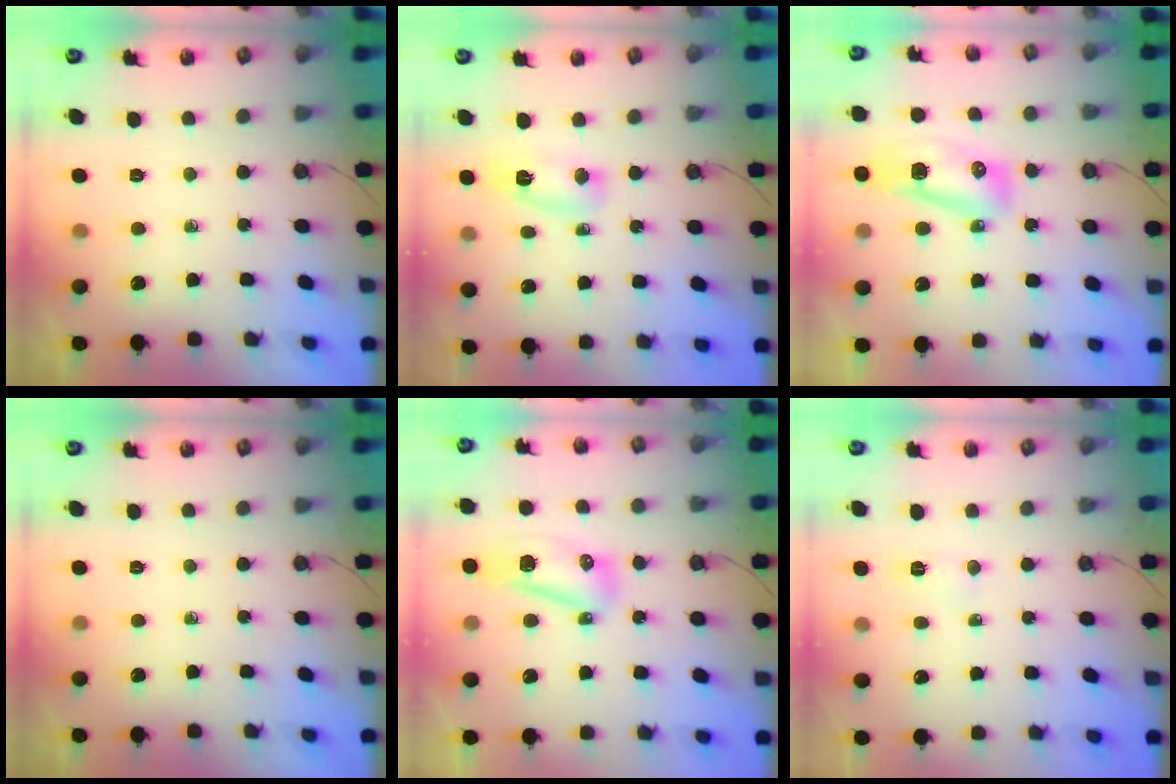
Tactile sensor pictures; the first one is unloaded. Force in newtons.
{"total": 6.3, "press": 6.1, "slide": 1.4}
{"total": 18.6, "press": 14.7, "slide": 11.4}
{"total": 0.0}
{"total": 10.0, "press": 9.9, "slide": 0.9}
{"total": 5.2, "press": 5.0, "slide": 1.4}